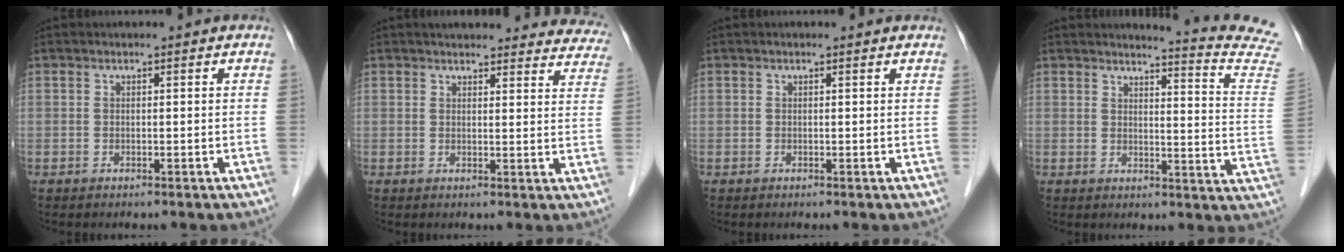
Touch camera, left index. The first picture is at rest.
{"total": 20.1, "force": [18.9, 5.1, 4.9], "torque": [-0.041, -0.021, 0.200]}
{"total": 0.7, "force": [0.7, 0.1, 0.2], "torque": [-0.011, 0.004, 0.004]}
{"total": 13.0, "force": [12.6, -1.2, 3.3], "torque": [-0.036, -0.103, 0.115]}